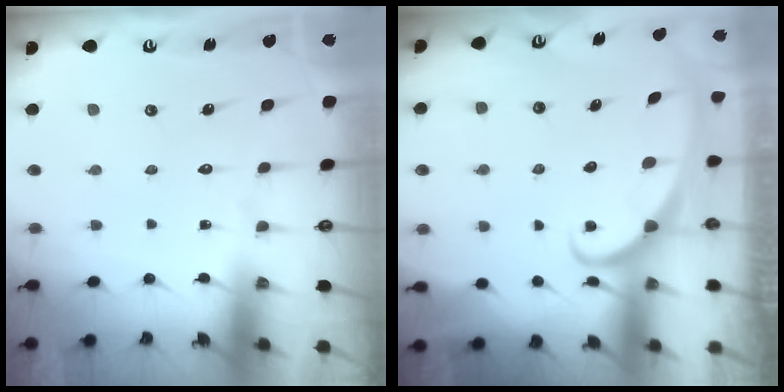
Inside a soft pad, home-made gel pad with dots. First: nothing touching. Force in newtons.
{"total": 2.5, "press": 2.5, "slide": 0.3}